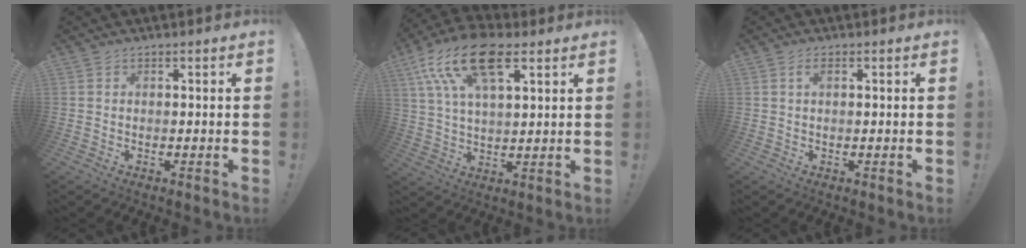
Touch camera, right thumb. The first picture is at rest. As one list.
[{"total": 17.9, "force": [9.0, 8.1, 13.2], "torque": [-0.259, -0.029, 0.154]}, {"total": 1.5, "force": [0.4, 0.5, 1.4], "torque": [-0.019, 0.001, 0.005]}]